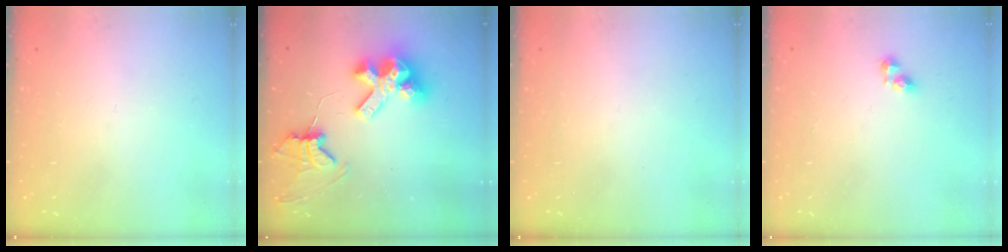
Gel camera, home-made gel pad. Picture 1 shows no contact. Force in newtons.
{"total": 11.7, "press": 11.6, "slide": 1.3}
{"total": 0.0}
{"total": 3.3, "press": 3.3, "slide": 0.4}